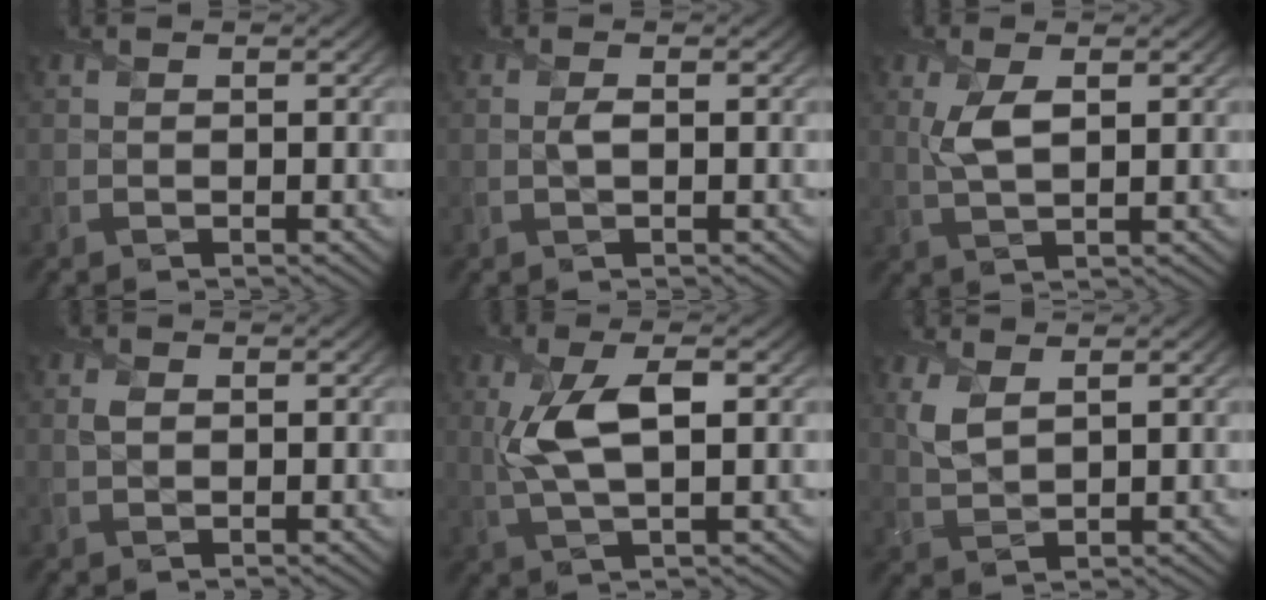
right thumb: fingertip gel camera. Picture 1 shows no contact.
{"total": 0.8, "force": [-0.2, 0.3, 0.7], "torque": [-0.012, 0.000, -0.002]}
{"total": 3.6, "force": [1.1, 1.4, 3.2], "torque": [-0.075, 0.000, 0.024]}
{"total": 0.8, "force": [0.0, 0.7, 0.4], "torque": [-0.009, -0.003, 0.004]}
{"total": 7.0, "force": [1.1, 2.4, 6.5], "torque": [-0.148, 0.001, 0.021]}
{"total": 3.5, "force": [1.8, 1.6, 2.5], "torque": [-0.071, -0.002, 0.043]}